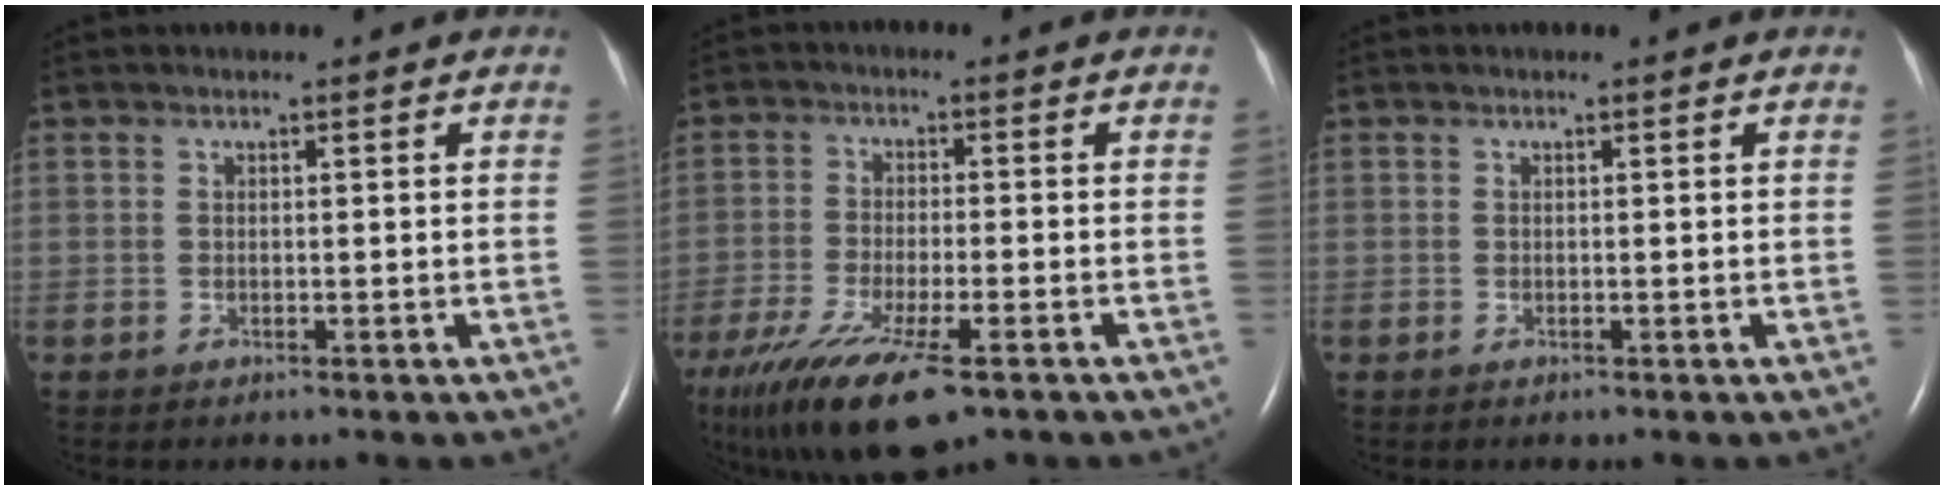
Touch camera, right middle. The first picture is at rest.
{"total": 16.0, "force": [-10.4, 3.9, 11.5], "torque": [-0.235, -0.044, -0.171]}
{"total": 0.0}